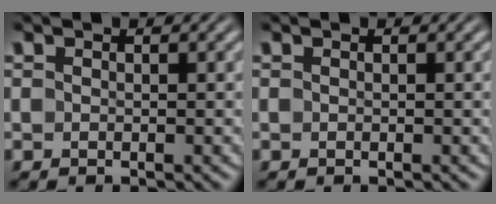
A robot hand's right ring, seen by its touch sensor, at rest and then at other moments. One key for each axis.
{"total": 0.0}